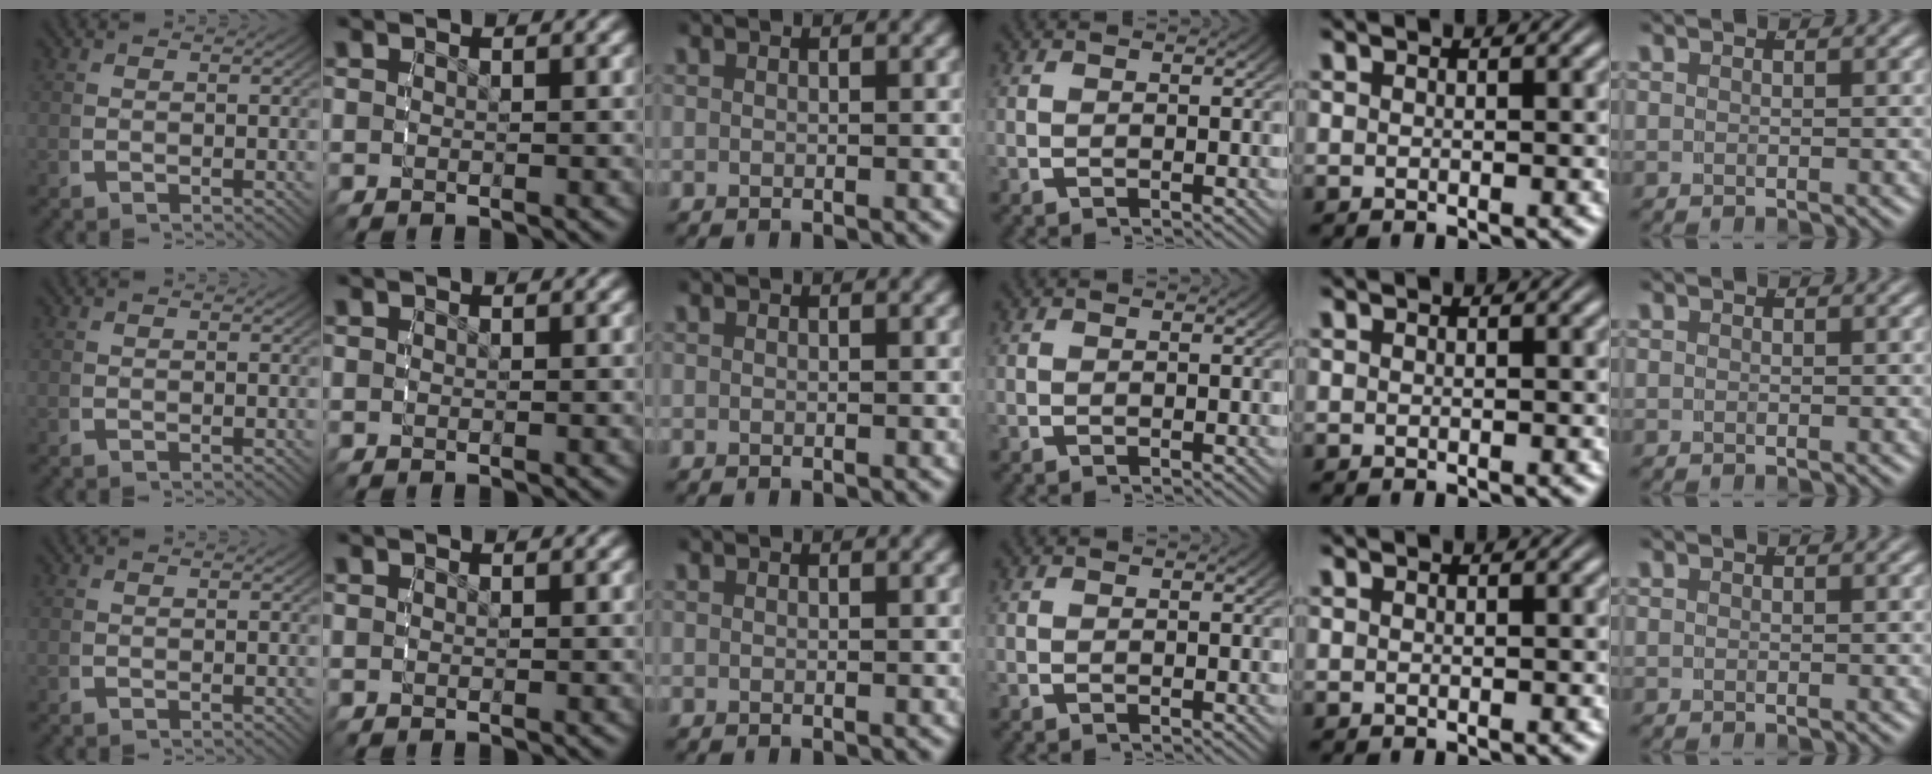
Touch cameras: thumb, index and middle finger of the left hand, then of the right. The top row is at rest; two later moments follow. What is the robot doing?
{"motion": "reach", "object": "photo album"}